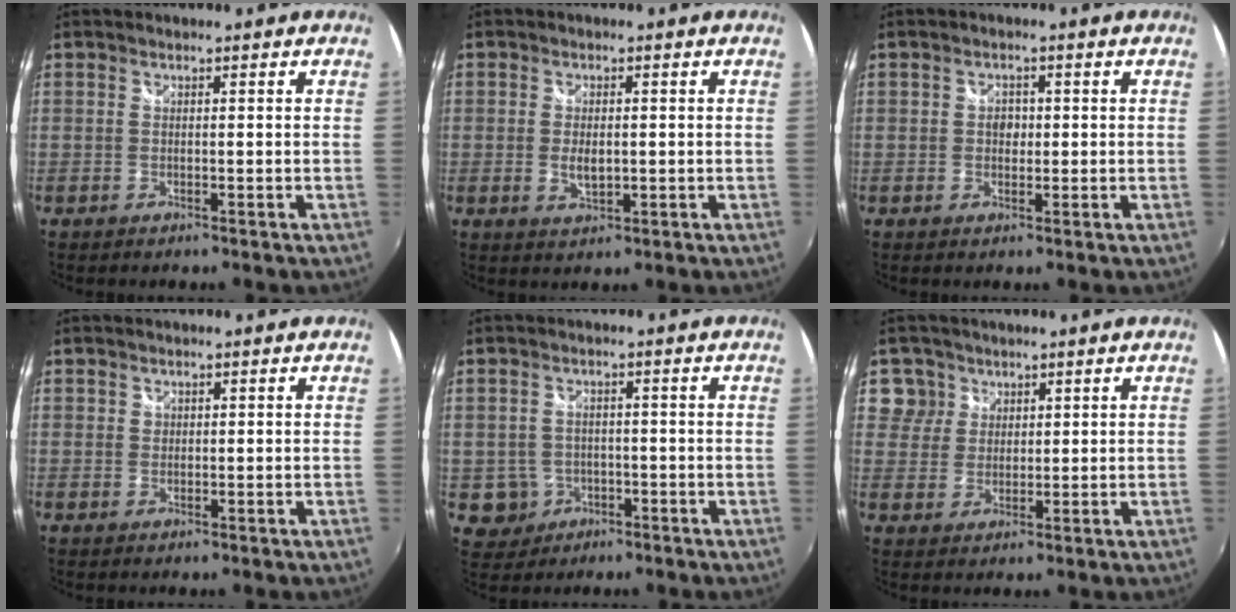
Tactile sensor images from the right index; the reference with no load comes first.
{"total": 3.3, "force": [-0.2, 1.9, 2.7], "torque": [-0.045, -0.007, 0.000]}
{"total": 2.1, "force": [-0.1, 1.9, 0.9], "torque": [-0.012, 0.003, -0.004]}
{"total": 0.9, "force": [0.3, 0.8, 0.1], "torque": [0.001, 0.003, 0.004]}
{"total": 5.1, "force": [-1.3, 4.8, 0.7], "torque": [-0.027, 0.010, -0.010]}
{"total": 4.9, "force": [2.4, 4.3, -0.1], "torque": [0.019, 0.017, 0.041]}